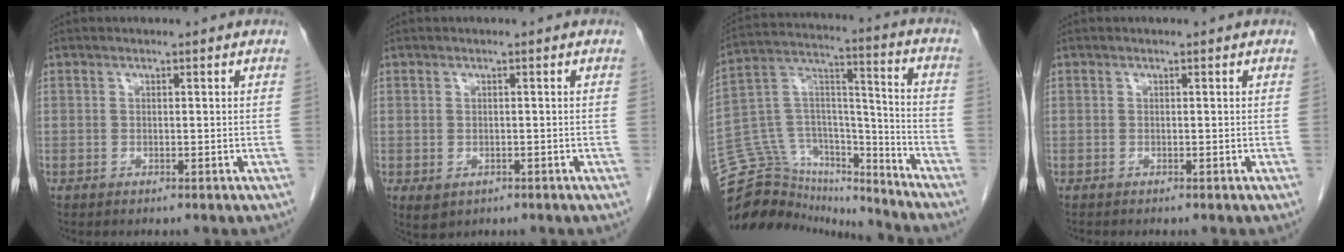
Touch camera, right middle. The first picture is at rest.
{"total": 2.1, "force": [-0.9, 1.6, 1.1], "torque": [-0.018, -0.002, 0.000]}
{"total": 20.5, "force": [-19.3, 5.8, 3.9], "torque": [-0.082, 0.063, -0.316]}
{"total": 0.0}